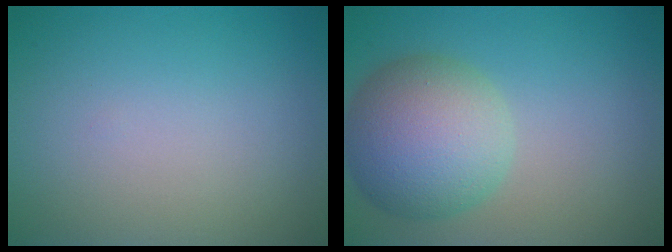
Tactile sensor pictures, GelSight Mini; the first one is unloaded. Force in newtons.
{"total": 7.7, "press": 7.7, "slide": 0.3}